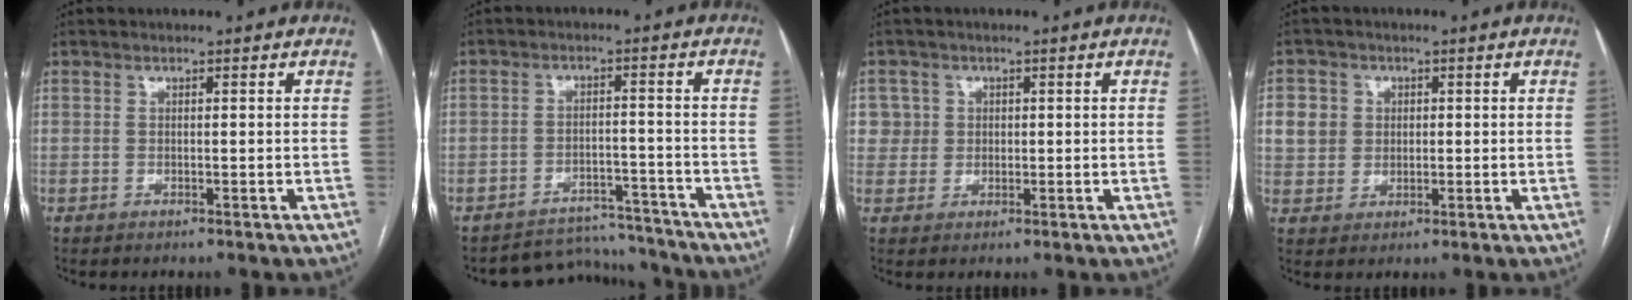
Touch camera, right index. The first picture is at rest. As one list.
[{"total": 8.8, "force": [-8.5, 2.1, -1.1], "torque": [0.022, 0.027, -0.119]}, {"total": 3.5, "force": [1.0, 3.4, -0.3], "torque": [0.028, 0.007, 0.015]}, {"total": 5.2, "force": [1.1, 4.9, 1.2], "torque": [-0.019, 0.013, 0.026]}]